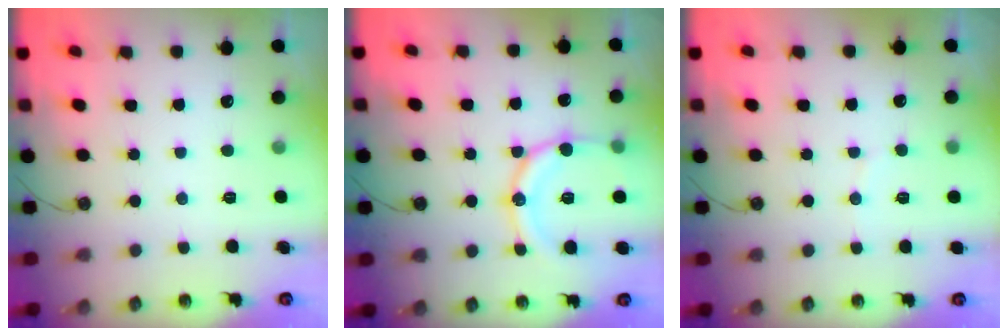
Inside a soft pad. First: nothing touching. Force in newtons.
{"total": 15.7, "press": 15.4, "slide": 3.0}
{"total": 2.7, "press": 2.4, "slide": 1.2}